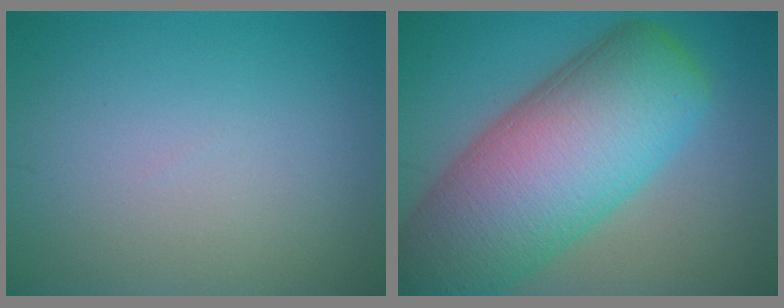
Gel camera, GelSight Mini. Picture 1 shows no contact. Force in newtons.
{"total": 15.0, "press": 14.9, "slide": 0.6}